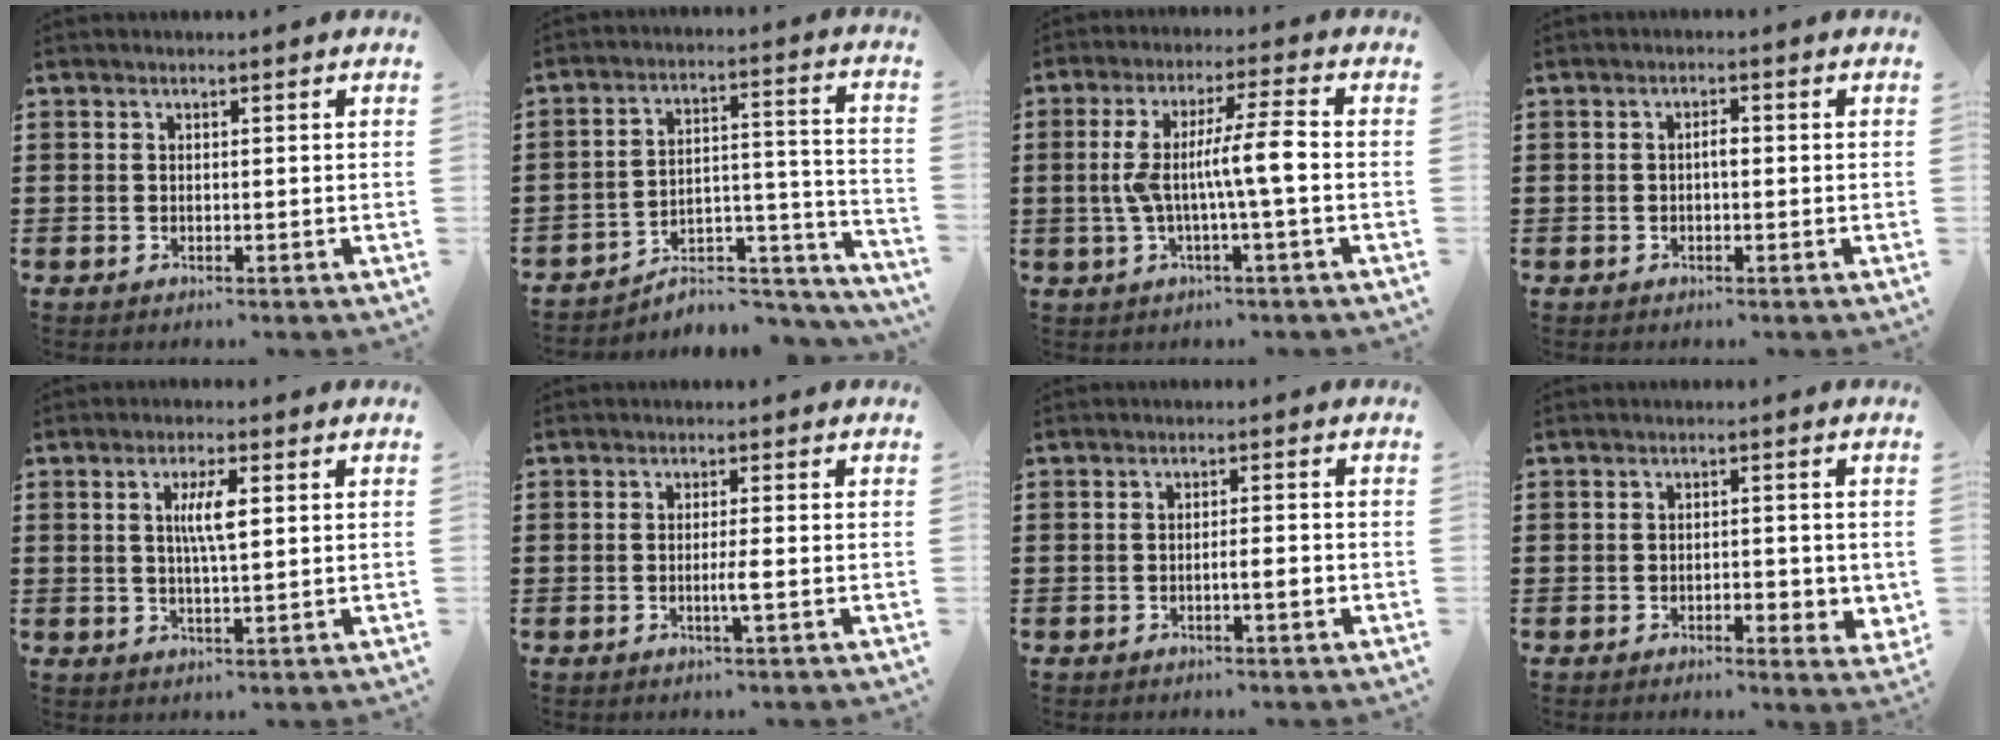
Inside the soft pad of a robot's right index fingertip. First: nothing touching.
{"total": 5.1, "force": [-4.3, 1.9, 1.9], "torque": [-0.032, 0.002, -0.086]}
{"total": 8.5, "force": [-0.9, 0.4, 8.4], "torque": [-0.156, -0.001, -0.023]}
{"total": 1.5, "force": [-0.2, 0.5, 1.4], "torque": [-0.026, 0.001, -0.005]}
{"total": 4.6, "force": [1.0, 1.0, 4.4], "torque": [-0.087, 0.007, 0.013]}
{"total": 2.5, "force": [-0.6, -0.3, 2.4], "torque": [-0.040, -0.007, -0.013]}
{"total": 2.4, "force": [-0.8, 0.3, 2.2], "torque": [-0.038, 0.000, -0.014]}
{"total": 2.6, "force": [-0.7, 1.0, 2.2], "torque": [-0.040, 0.006, -0.013]}